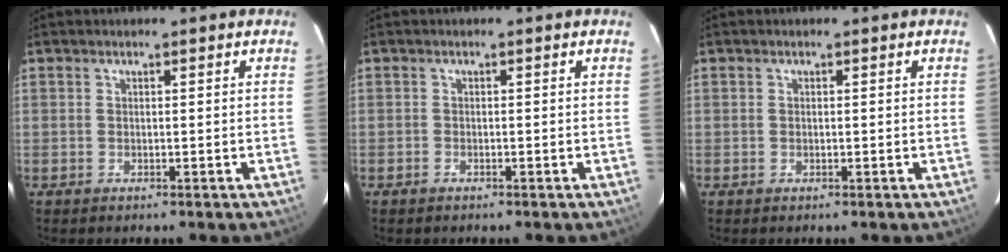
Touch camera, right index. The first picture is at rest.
{"total": 0.7, "force": [-0.6, 0.4, 0.0], "torque": [-0.002, 0.003, -0.011]}
{"total": 0.0}